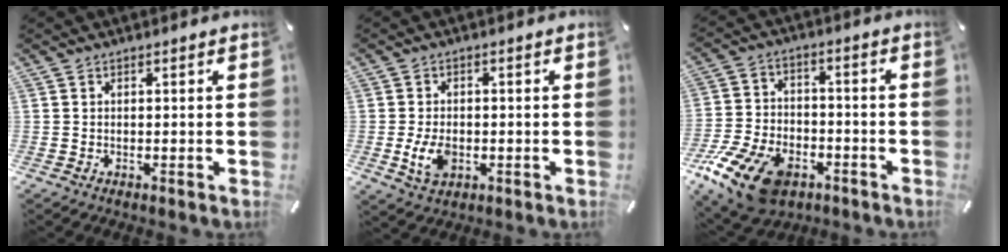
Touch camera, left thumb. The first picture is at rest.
{"total": 6.2, "force": [-1.3, 4.3, 4.3], "torque": [-0.091, -0.003, -0.026]}
{"total": 15.5, "force": [-8.9, 9.2, 8.8], "torque": [-0.166, 0.061, -0.150]}